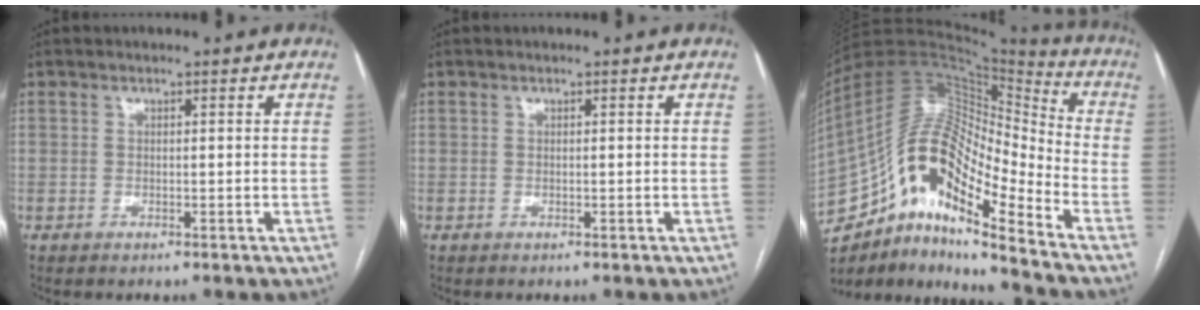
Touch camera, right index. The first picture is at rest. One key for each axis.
{"total": 0.0}
{"total": 20.8, "fx": -12.2, "fy": 5.4, "fz": 15.9, "tx": -0.300, "ty": 0.037, "tz": -0.209}